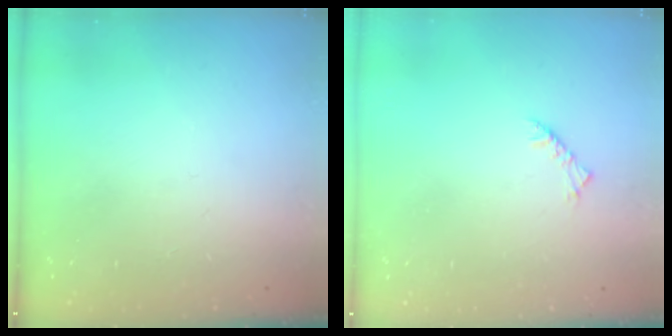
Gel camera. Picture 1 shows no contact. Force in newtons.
{"total": 2.5, "press": 2.4, "slide": 0.7}